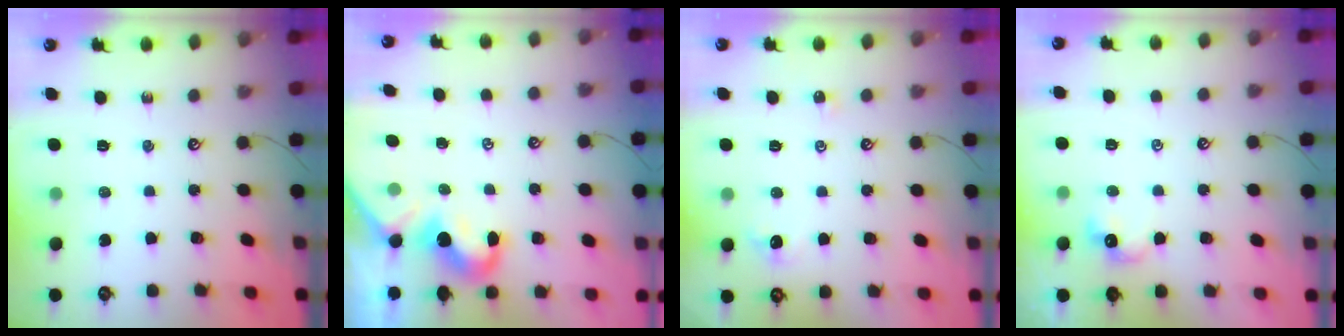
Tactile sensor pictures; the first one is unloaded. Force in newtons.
{"total": 1.5, "press": 1.2, "slide": 0.9}
{"total": 1.6, "press": 1.5, "slide": 0.5}
{"total": 1.2, "press": 1.1, "slide": 0.5}